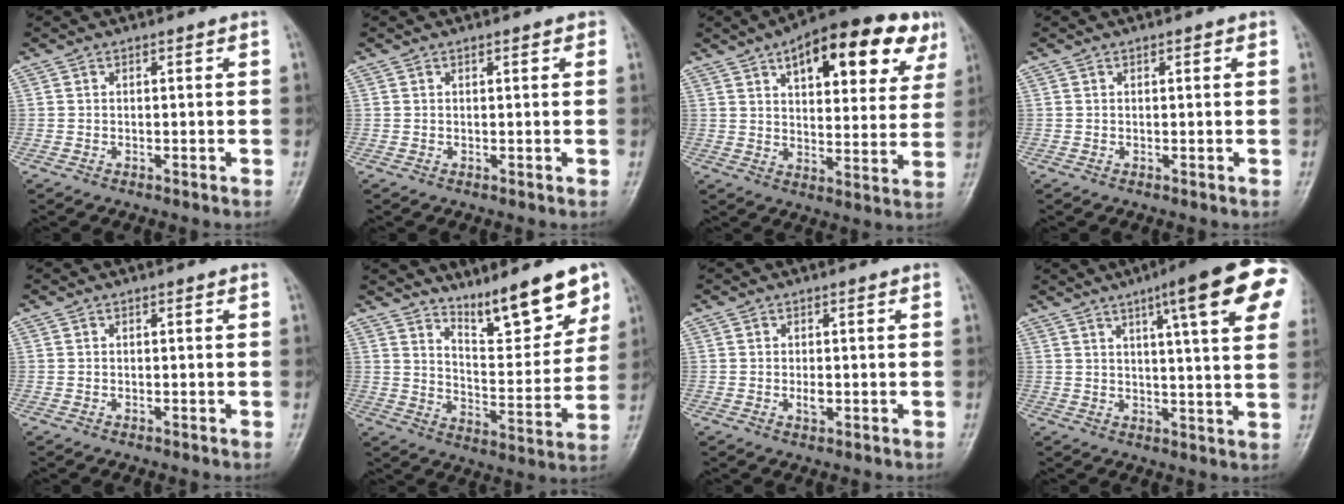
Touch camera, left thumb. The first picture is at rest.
{"total": 1.0, "force": [0.6, 0.4, 0.6], "torque": [-0.006, -0.001, 0.005]}
{"total": 21.0, "force": [10.2, 9.0, 16.0], "torque": [-0.187, -0.010, 0.143]}
{"total": 0.5, "force": [0.3, 0.3, 0.4], "torque": [-0.004, 0.000, 0.003]}
{"total": 0.0}
{"total": 13.6, "force": [10.0, 3.7, 8.5], "torque": [-0.093, -0.071, 0.165]}
{"total": 1.6, "force": [-0.2, 0.8, 1.4], "torque": [-0.023, -0.003, -0.002]}
{"total": 17.6, "force": [8.1, 2.7, 15.4], "torque": [-0.193, -0.012, 0.100]}